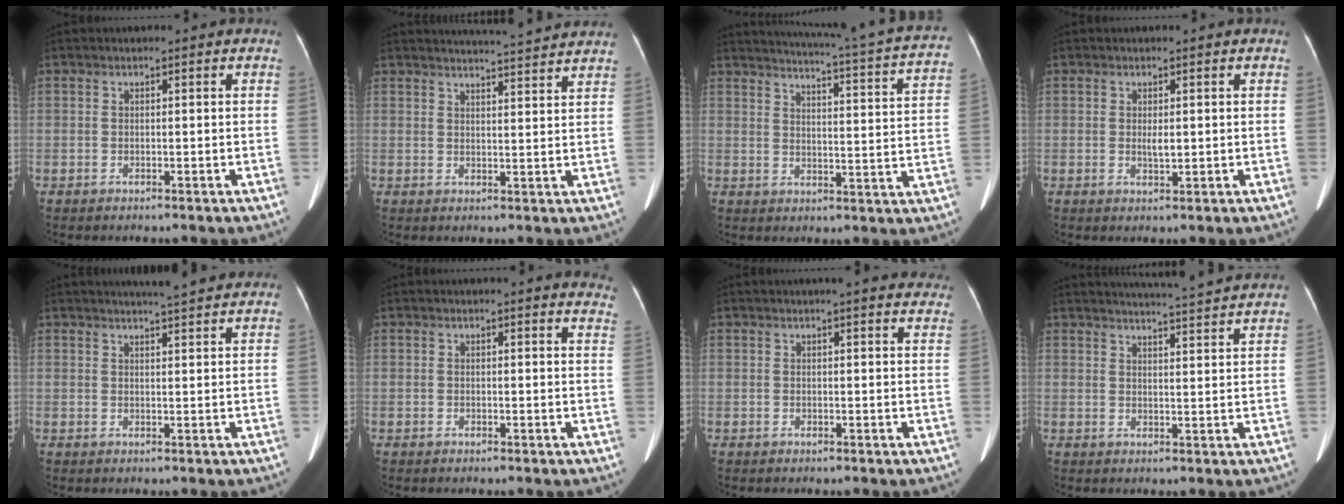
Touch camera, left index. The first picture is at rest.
{"total": 10.2, "force": [9.7, -0.4, 3.1], "torque": [-0.050, 0.009, 0.117]}
{"total": 23.2, "force": [21.3, -0.2, 9.2], "torque": [-0.139, -0.066, 0.248]}
{"total": 1.6, "force": [0.1, 0.5, 1.5], "torque": [-0.027, -0.003, 0.004]}
{"total": 6.6, "force": [6.0, 0.1, 2.7], "torque": [-0.045, 0.011, 0.074]}
{"total": 8.0, "force": [7.8, 1.1, 1.6], "torque": [0.012, -0.029, 0.049]}
{"total": 12.4, "force": [11.2, 1.9, 4.9], "torque": [-0.041, 0.008, 0.113]}
{"total": 12.7, "force": [12.0, -0.8, 4.0], "torque": [-0.067, -0.005, 0.146]}